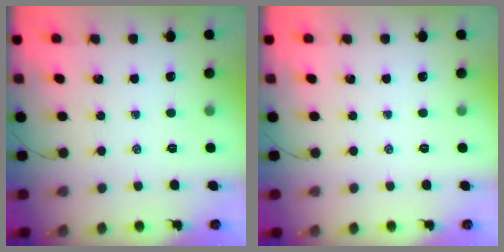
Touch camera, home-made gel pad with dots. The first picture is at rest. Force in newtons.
{"total": 0.0}